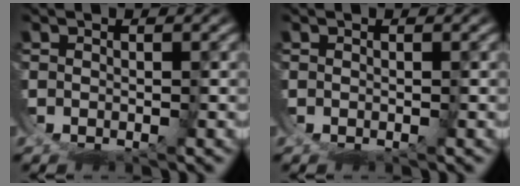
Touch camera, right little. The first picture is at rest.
{"total": 0.0}